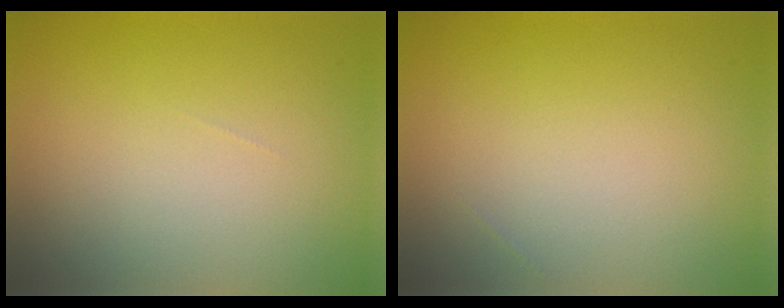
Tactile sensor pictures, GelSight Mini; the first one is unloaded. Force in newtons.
{"total": 0.0}